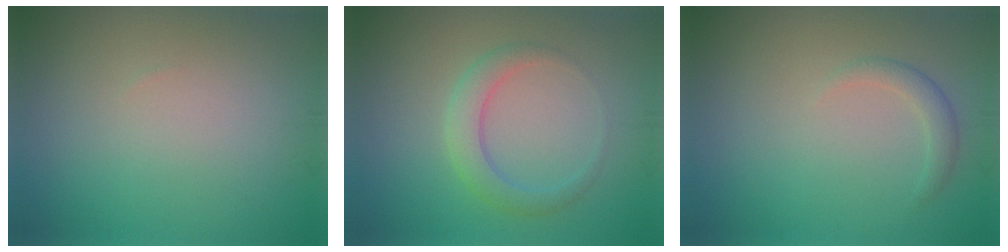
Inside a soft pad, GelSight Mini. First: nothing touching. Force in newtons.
{"total": 2.8, "press": 2.8, "slide": 0.1}
{"total": 1.5, "press": 1.5, "slide": 0.1}